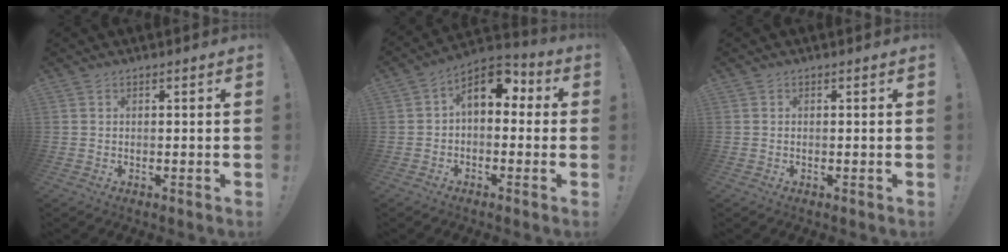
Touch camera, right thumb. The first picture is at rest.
{"total": 10.0, "force": [2.7, 6.2, 7.4], "torque": [-0.114, -0.003, 0.054]}
{"total": 0.0}